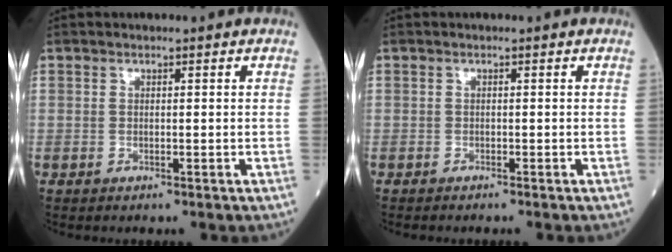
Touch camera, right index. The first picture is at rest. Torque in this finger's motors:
{"motor_torque": [0.04, 0.09, 0.01, -0.01]}